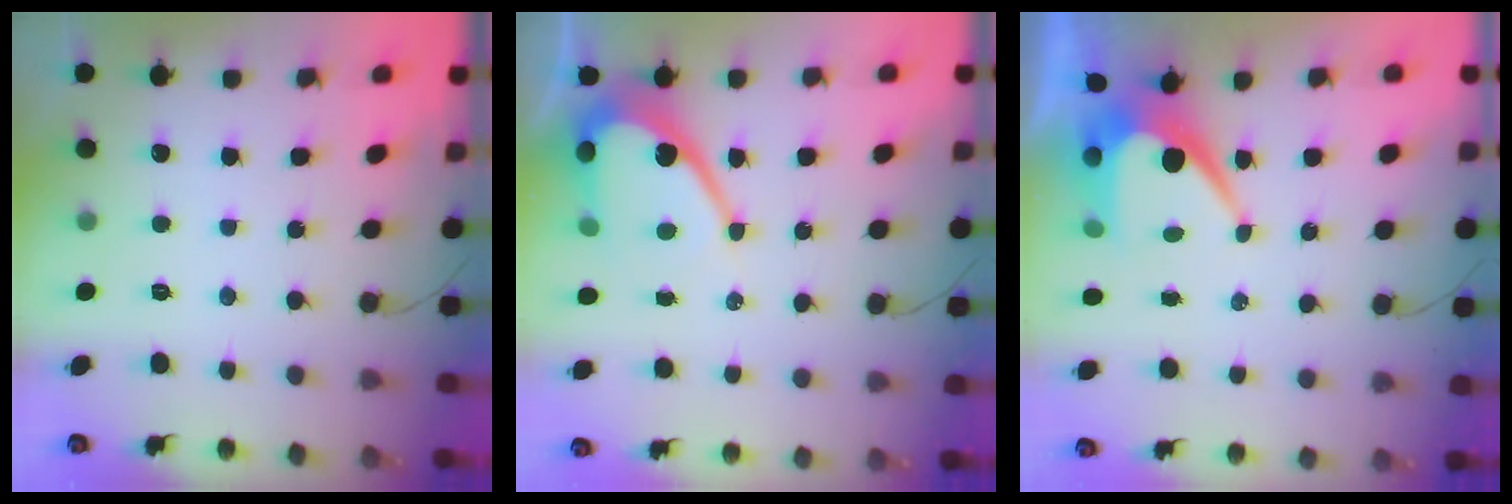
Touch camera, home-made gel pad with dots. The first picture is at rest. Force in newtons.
{"total": 11.7, "press": 11.7, "slide": 1.2}
{"total": 9.4, "press": 9.4, "slide": 0.9}